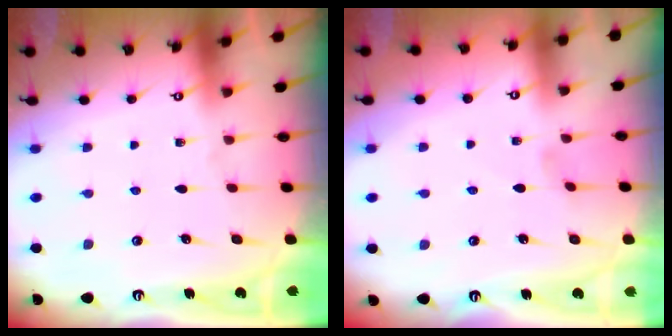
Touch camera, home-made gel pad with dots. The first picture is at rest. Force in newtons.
{"total": 0.0}